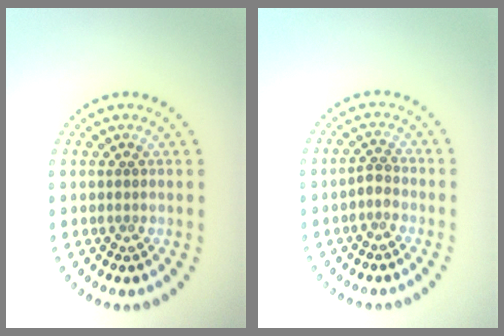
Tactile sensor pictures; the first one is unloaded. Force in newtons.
{"total": 1.3, "press": 1.0, "slide": 0.8}